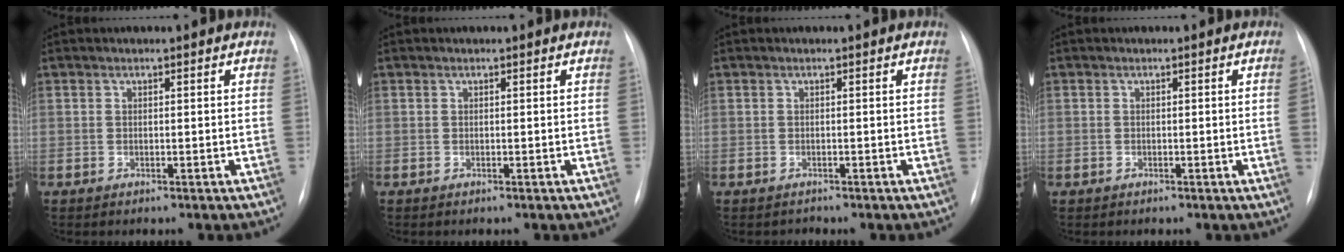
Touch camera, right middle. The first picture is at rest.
{"total": 0.0}
{"total": 0.5, "force": [-0.4, 0.1, -0.2], "torque": [0.001, -0.003, -0.007]}
{"total": 1.0, "force": [-0.2, -0.4, 0.9], "torque": [-0.012, -0.001, -0.001]}